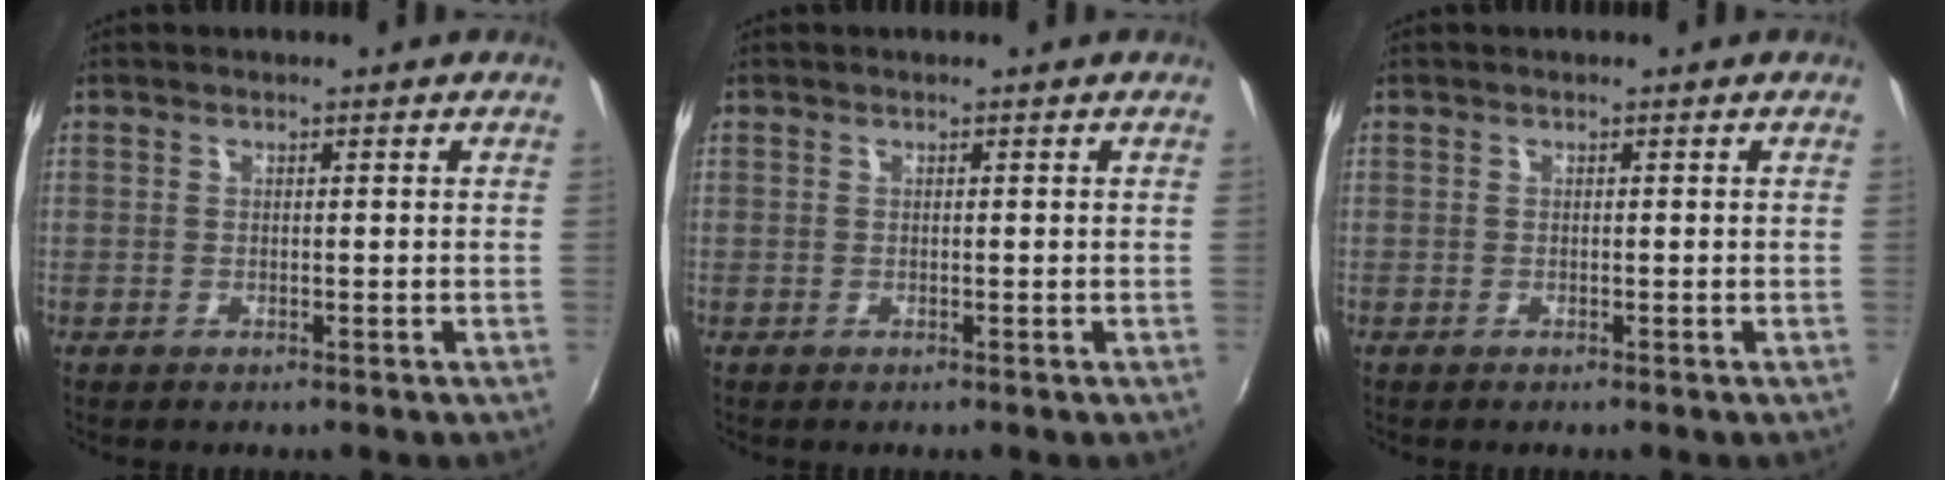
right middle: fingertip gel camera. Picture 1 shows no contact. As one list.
[{"total": 0.0}, {"total": 0.0}]